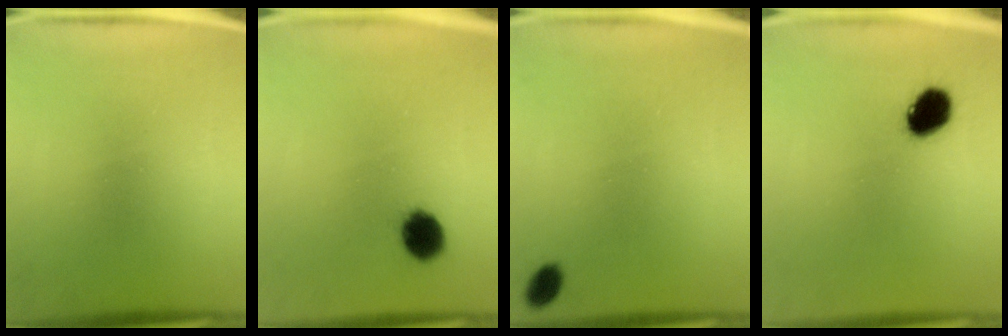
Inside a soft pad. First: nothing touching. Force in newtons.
{"total": 7.4}
{"total": 3.0}
{"total": 7.7}